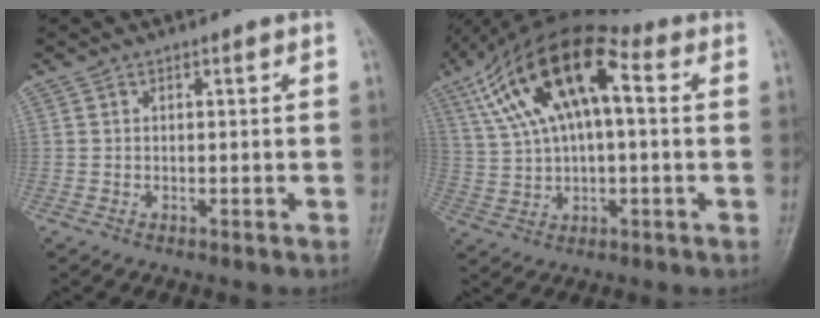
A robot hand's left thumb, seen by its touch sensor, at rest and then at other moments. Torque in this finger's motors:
{"motor_torque": [0.02, 0.59, 1.35, -1.42, 0.29]}